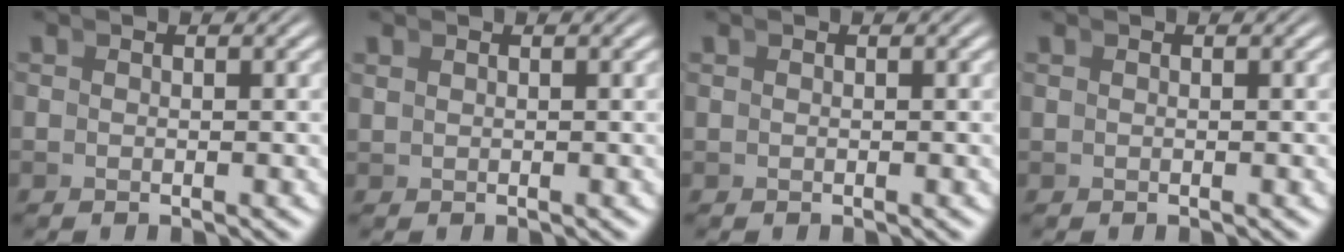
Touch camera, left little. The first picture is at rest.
{"total": 0.7, "force": [0.5, -0.5, 0.0], "torque": [0.008, 0.003, 0.014]}
{"total": 0.0}
{"total": 0.0}